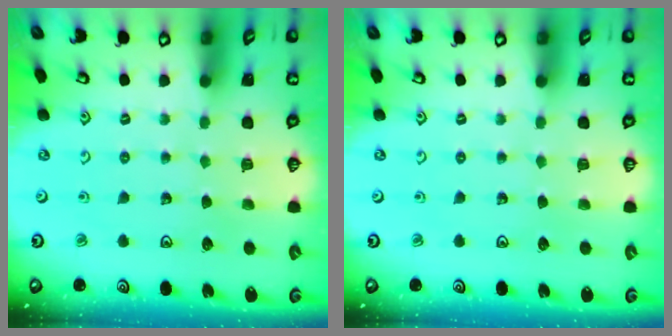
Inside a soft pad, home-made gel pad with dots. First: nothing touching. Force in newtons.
{"total": 0.0}